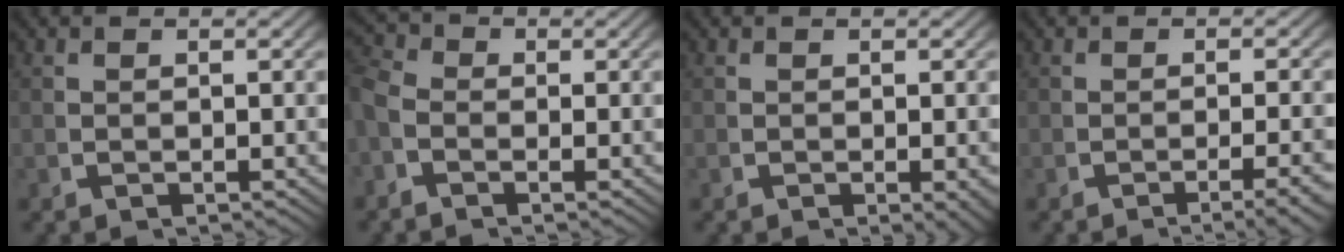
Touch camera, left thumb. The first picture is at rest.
{"total": 2.8, "force": [-0.7, 2.3, 1.5], "torque": [-0.041, -0.007, -0.020]}
{"total": 1.2, "force": [-0.3, 0.3, 1.1], "torque": [-0.015, -0.004, -0.002]}
{"total": 4.0, "force": [-2.6, 0.9, 2.8], "torque": [-0.042, -0.006, -0.038]}